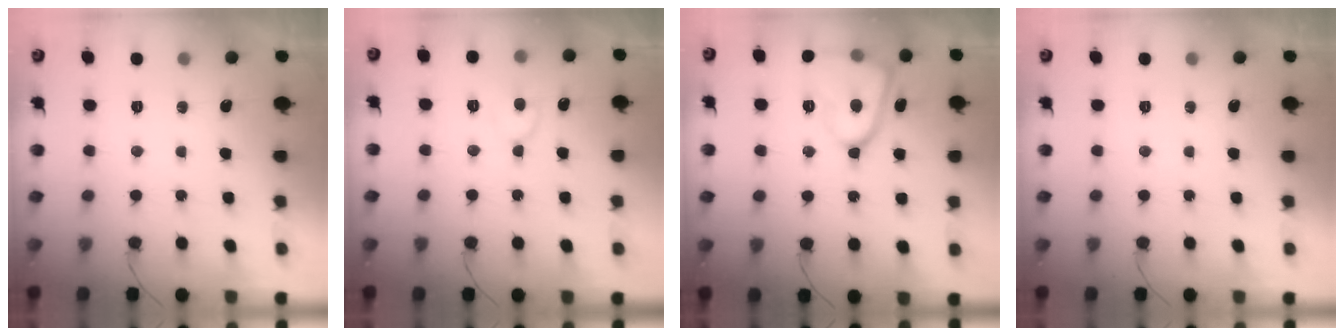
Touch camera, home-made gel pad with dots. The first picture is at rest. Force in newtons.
{"total": 7.9, "press": 7.9, "slide": 0.6}
{"total": 14.4, "press": 14.4, "slide": 1.6}
{"total": 0.0}